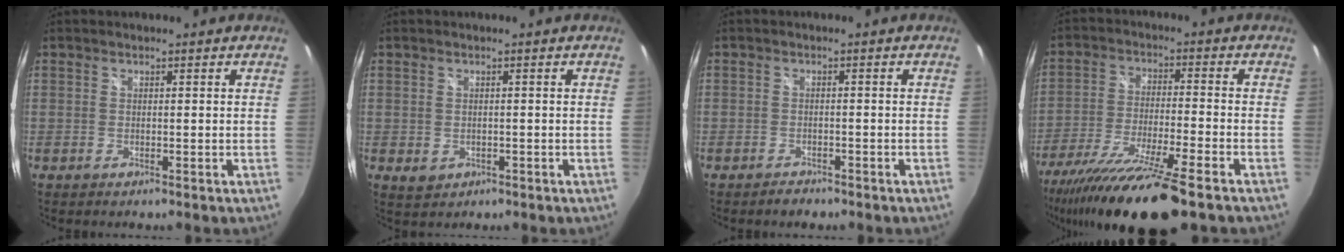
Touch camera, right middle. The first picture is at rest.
{"total": 2.8, "force": [-0.6, 2.3, 1.4], "torque": [-0.026, -0.006, -0.006]}
{"total": 2.0, "force": [-1.7, 1.0, 0.3], "torque": [-0.011, 0.003, -0.027]}
{"total": 19.1, "force": [-14.7, 1.0, 12.2], "torque": [-0.241, -0.057, -0.252]}